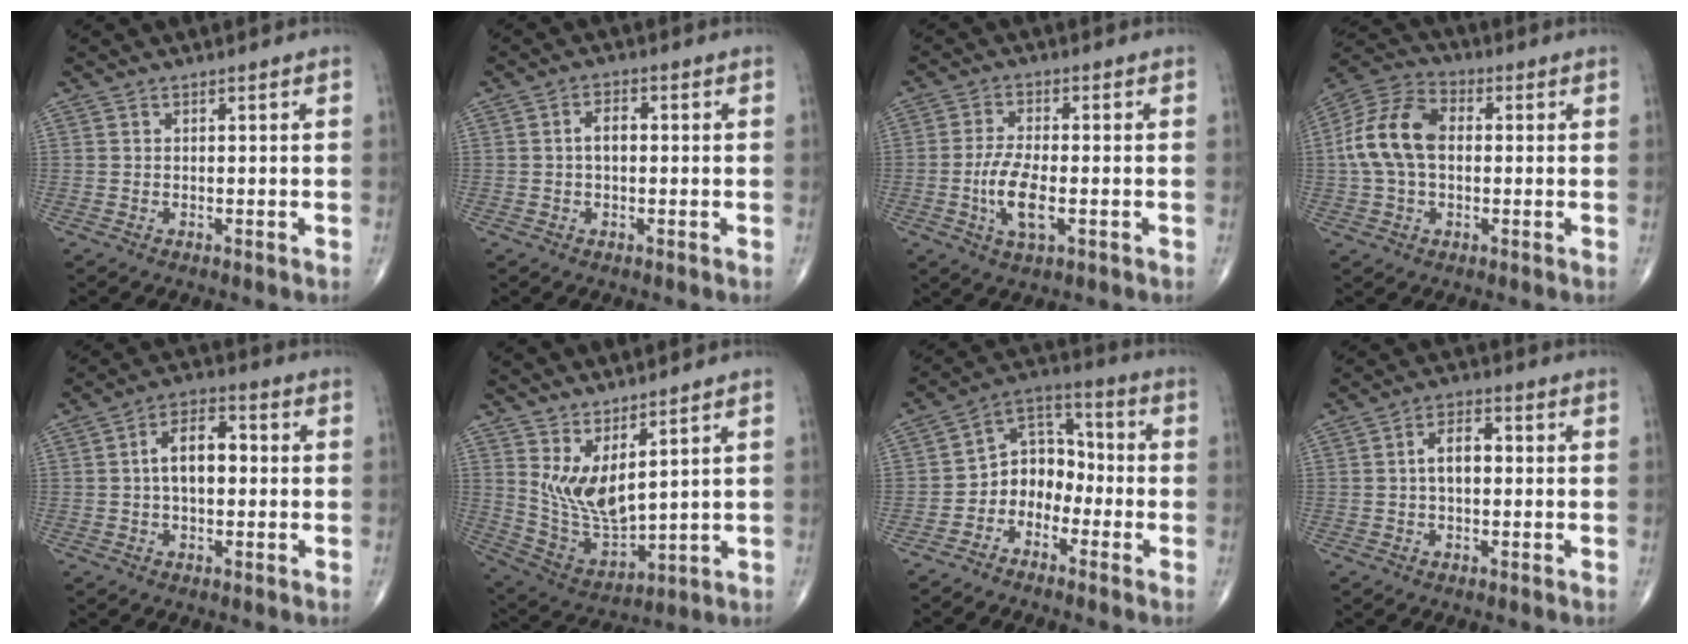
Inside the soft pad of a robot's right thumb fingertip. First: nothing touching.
{"total": 3.0, "force": [0.0, 1.8, 2.4], "torque": [-0.037, 0.012, -0.004]}
{"total": 7.7, "force": [-1.8, 2.9, 6.8], "torque": [-0.141, 0.002, -0.033]}
{"total": 13.1, "force": [0.6, 8.6, 9.9], "torque": [-0.196, 0.033, 0.003]}
{"total": 8.3, "force": [0.3, 4.8, 6.8], "torque": [-0.102, 0.025, -0.004]}
{"total": 10.1, "force": [4.6, 4.0, 8.1], "torque": [-0.150, -0.049, 0.109]}
{"total": 8.9, "force": [-3.2, 7.1, 4.4], "torque": [-0.035, 0.062, -0.077]}
{"total": 5.4, "force": [0.1, 3.2, 4.4], "torque": [-0.069, 0.019, -0.005]}